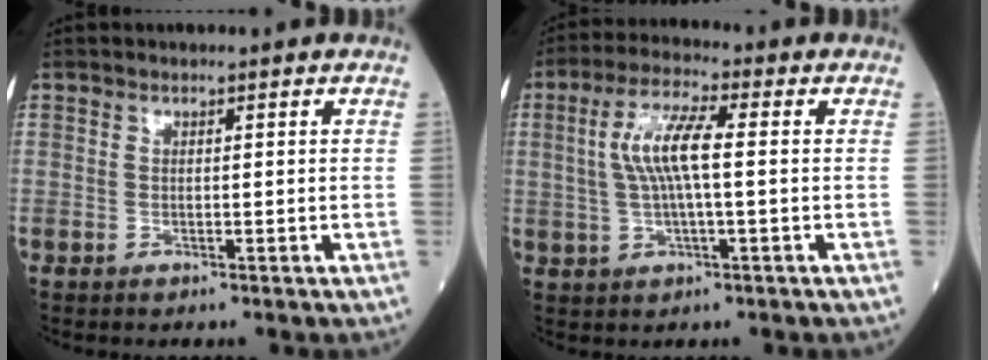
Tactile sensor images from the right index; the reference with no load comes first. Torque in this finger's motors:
{"motor_torque": [0.35, -0.02, 0.22, 0.11]}